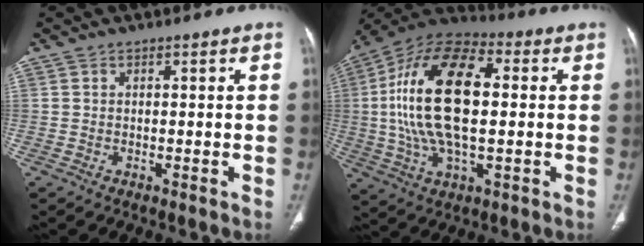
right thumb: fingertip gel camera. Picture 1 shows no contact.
{"total": 22.5, "force": [1.6, 10.8, 19.6], "torque": [-0.380, 0.016, 0.022]}